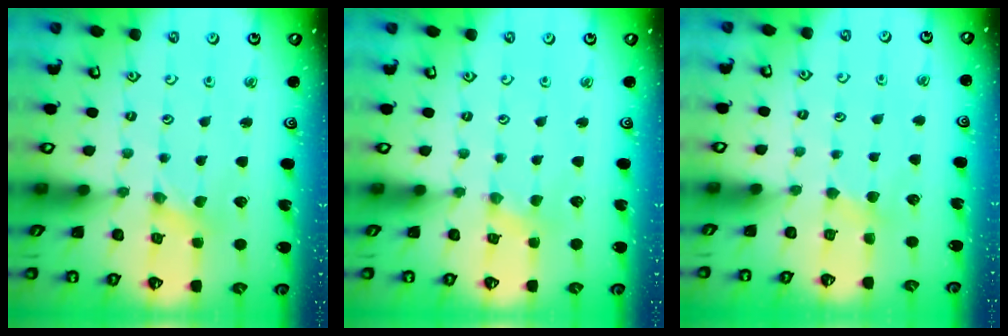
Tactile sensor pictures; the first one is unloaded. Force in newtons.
{"total": 1.5, "press": 1.5, "slide": 0.3}
{"total": 2.3, "press": 2.2, "slide": 0.4}